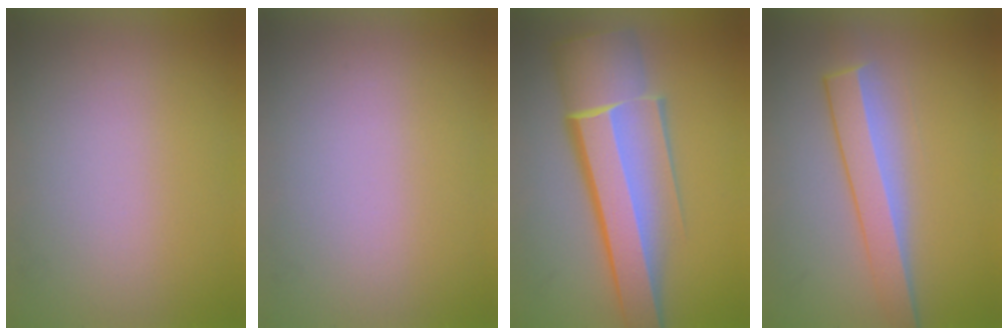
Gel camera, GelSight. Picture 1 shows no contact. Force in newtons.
{"total": 0.0}
{"total": 8.3}
{"total": 3.2}